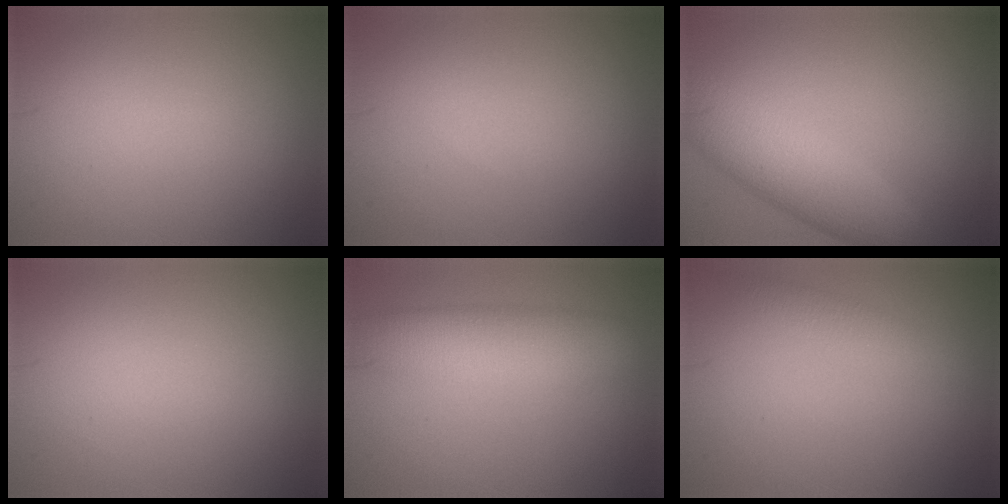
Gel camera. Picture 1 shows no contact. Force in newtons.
{"total": 0.0}
{"total": 5.3, "press": 5.3, "slide": 0.2}
{"total": 0.0}
{"total": 5.7, "press": 5.7, "slide": 0.3}
{"total": 2.0, "press": 2.0, "slide": 0.1}